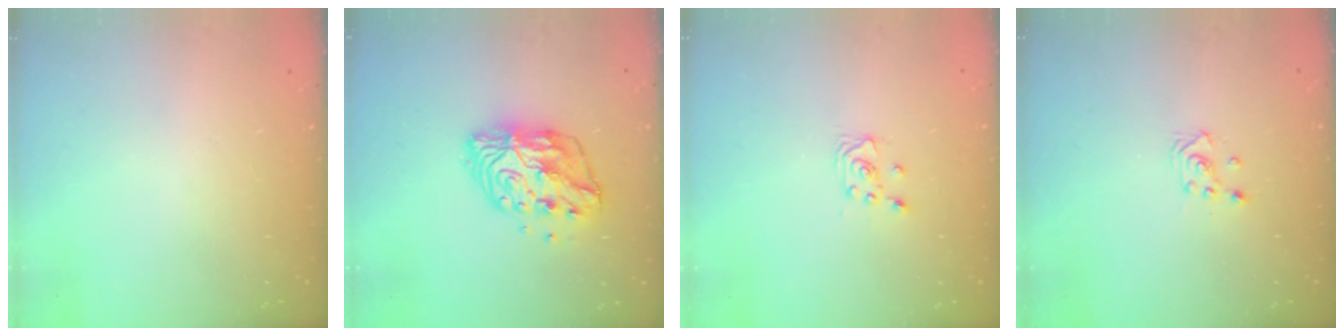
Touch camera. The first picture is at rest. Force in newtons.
{"total": 13.2, "press": 13.2, "slide": 0.9}
{"total": 2.2, "press": 2.2, "slide": 0.3}
{"total": 2.8, "press": 2.8, "slide": 0.3}